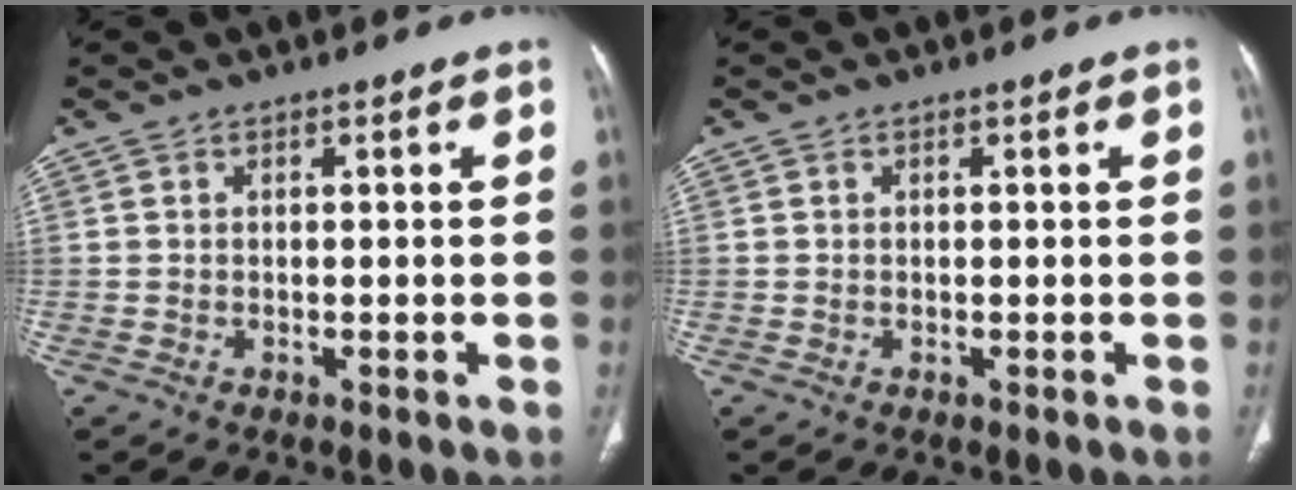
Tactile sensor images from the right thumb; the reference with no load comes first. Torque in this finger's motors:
{"motor_torque": [-0.16, 0.17, -0.17, 0.17, 0.02]}